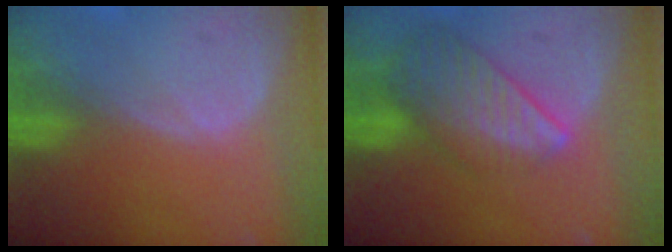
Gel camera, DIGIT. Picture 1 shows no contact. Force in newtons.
{"total": 8.7, "press": 7.6, "slide": 4.4}